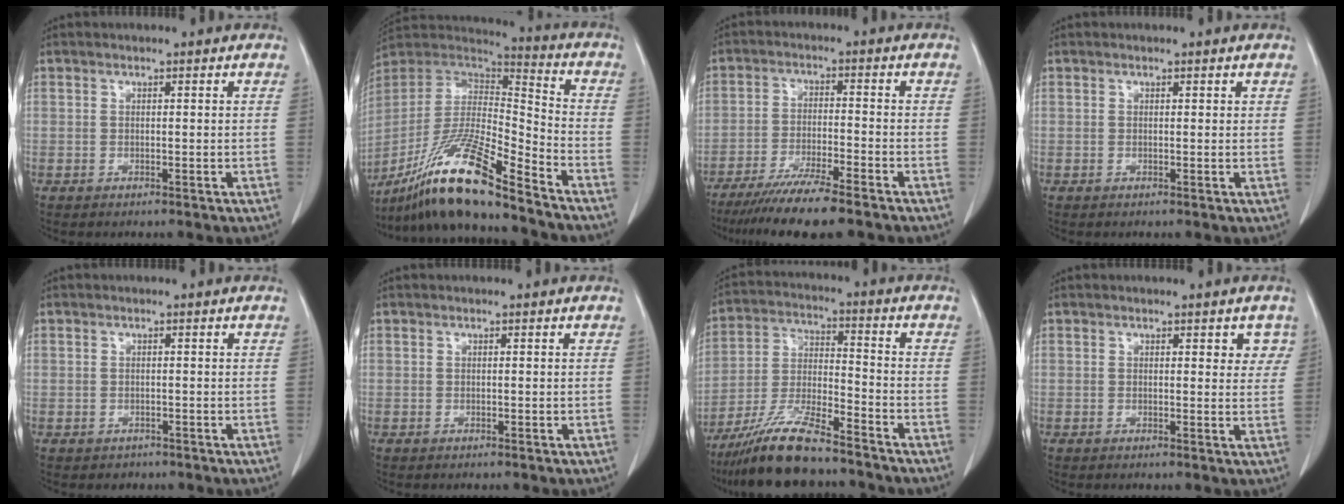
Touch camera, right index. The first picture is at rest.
{"total": 19.1, "force": [-14.8, 0.9, 12.0], "torque": [-0.253, -0.016, -0.279]}
{"total": 10.3, "force": [-8.4, 0.0, 6.0], "torque": [-0.093, -0.029, -0.140]}
{"total": 0.0}
{"total": 1.4, "force": [-0.8, 1.2, -0.1], "torque": [-0.006, 0.003, -0.012]}
{"total": 0.0}
{"total": 12.5, "force": [-10.2, 1.6, 7.0], "torque": [-0.140, -0.019, -0.190]}
{"total": 3.0, "force": [1.4, 1.5, 2.1], "torque": [-0.011, 0.000, 0.011]}